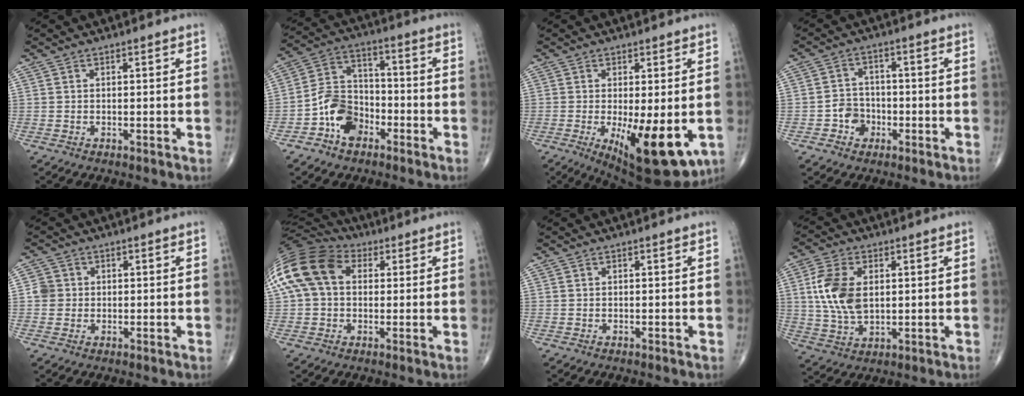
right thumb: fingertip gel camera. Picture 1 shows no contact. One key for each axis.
{"total": 10.3, "fx": -4.8, "fy": 7.1, "fz": 5.6, "tx": -0.081, "ty": 0.042, "tz": -0.094}
{"total": 14.5, "fx": -3.8, "fy": 4.9, "fz": 13.1, "tx": -0.180, "ty": -0.027, "tz": -0.040}
{"total": 5.1, "fx": -1.9, "fy": 4.4, "fz": 1.8, "tx": 0.000, "ty": 0.018, "tz": -0.037}
{"total": 3.0, "fx": 0.1, "fy": 2.9, "fz": 0.6, "tx": 0.010, "ty": 0.006, "tz": -0.001}
{"total": 17.3, "fx": 3.9, "fy": 12.3, "fz": 11.5, "tx": -0.249, "ty": 0.043, "tz": 0.062}
{"total": 0.0}
{"total": 11.1, "fx": 1.8, "fy": 6.8, "fz": 8.7, "tx": -0.174, "ty": -0.004, "tz": 0.038}